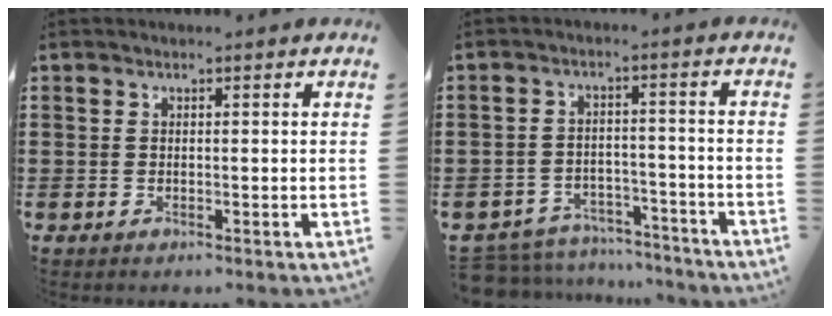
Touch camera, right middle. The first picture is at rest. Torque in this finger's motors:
{"motor_torque": [0.47, 0.18, 0.05, 0.02]}